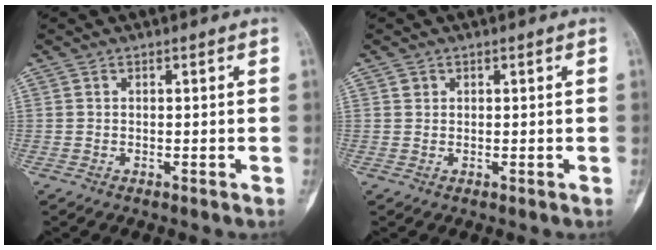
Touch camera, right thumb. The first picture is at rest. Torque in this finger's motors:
{"motor_torque": [-0.31, 0.27, 0.08, -0.13, -0.05]}